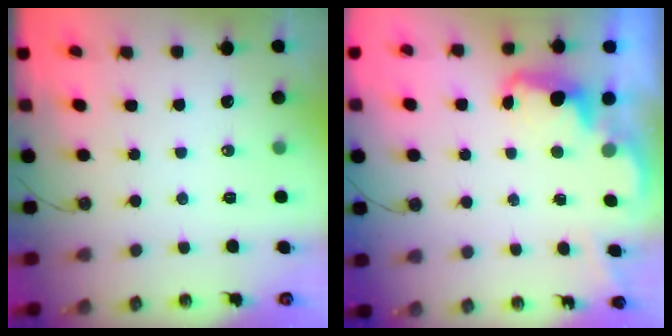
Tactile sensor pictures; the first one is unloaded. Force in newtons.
{"total": 2.2, "press": 2.1, "slide": 0.7}